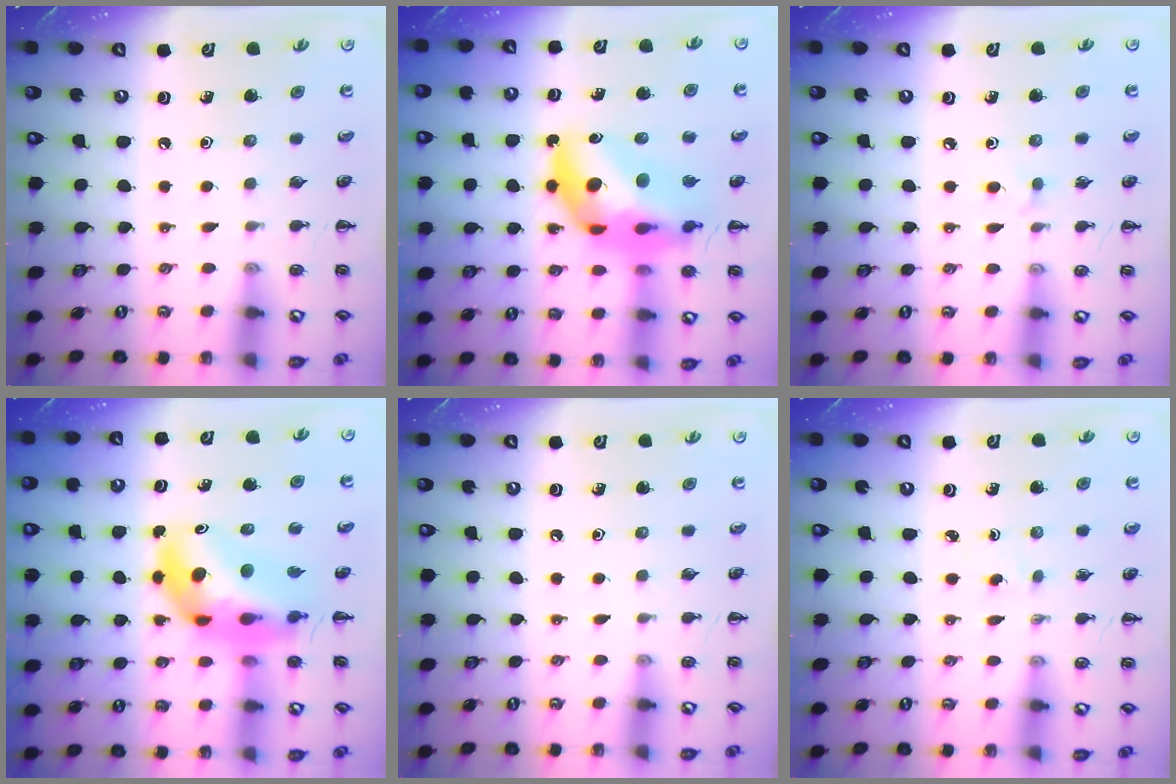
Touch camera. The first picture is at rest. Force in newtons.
{"total": 16.2, "press": 15.6, "slide": 4.4}
{"total": 4.0, "press": 3.7, "slide": 1.5}
{"total": 11.2, "press": 10.7, "slide": 3.3}
{"total": 0.0}
{"total": 0.9, "press": 0.7, "slide": 0.5}